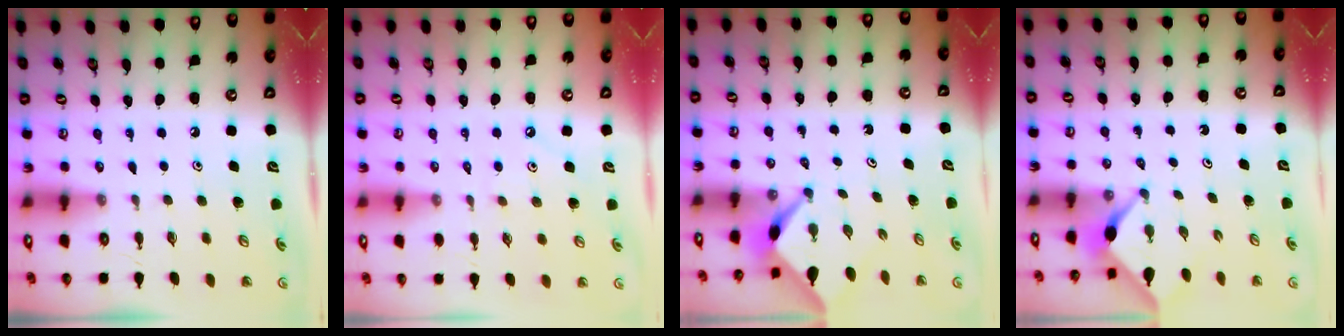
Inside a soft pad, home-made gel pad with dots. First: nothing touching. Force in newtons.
{"total": 2.7, "press": 2.6, "slide": 0.5}
{"total": 2.6, "press": 2.6, "slide": 0.3}
{"total": 3.0, "press": 2.9, "slide": 0.3}